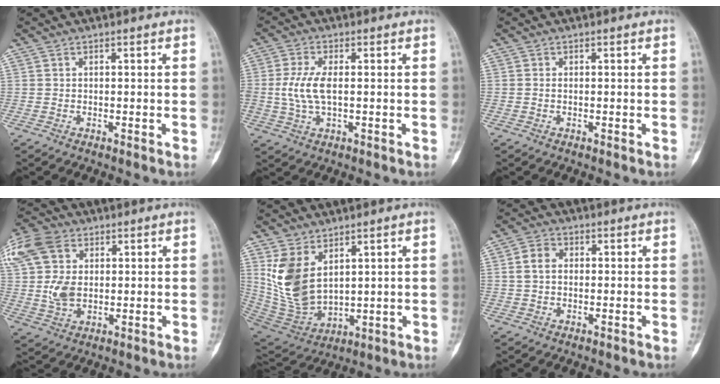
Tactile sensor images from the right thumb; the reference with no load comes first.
{"total": 6.7, "force": [0.1, 3.0, 6.0], "torque": [-0.142, 0.001, 0.003]}
{"total": 0.0}
{"total": 14.1, "force": [3.4, 9.9, 9.5], "torque": [-0.207, 0.007, 0.064]}
{"total": 12.5, "force": [4.5, 7.3, 9.1], "torque": [-0.172, -0.026, 0.115]}
{"total": 4.1, "force": [0.3, 3.0, 2.8], "torque": [-0.052, 0.010, -0.001]}